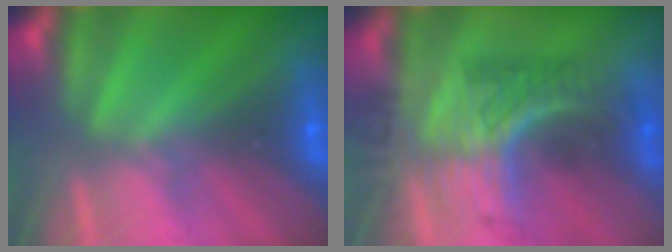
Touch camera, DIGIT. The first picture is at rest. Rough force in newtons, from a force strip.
{"total": 2.9}